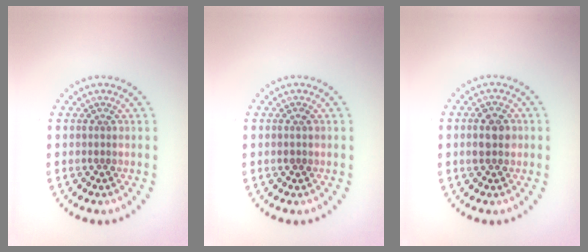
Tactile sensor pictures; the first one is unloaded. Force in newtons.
{"total": 0.7, "press": 0.7, "slide": 0.2}
{"total": 2.7, "press": 2.7, "slide": 0.1}